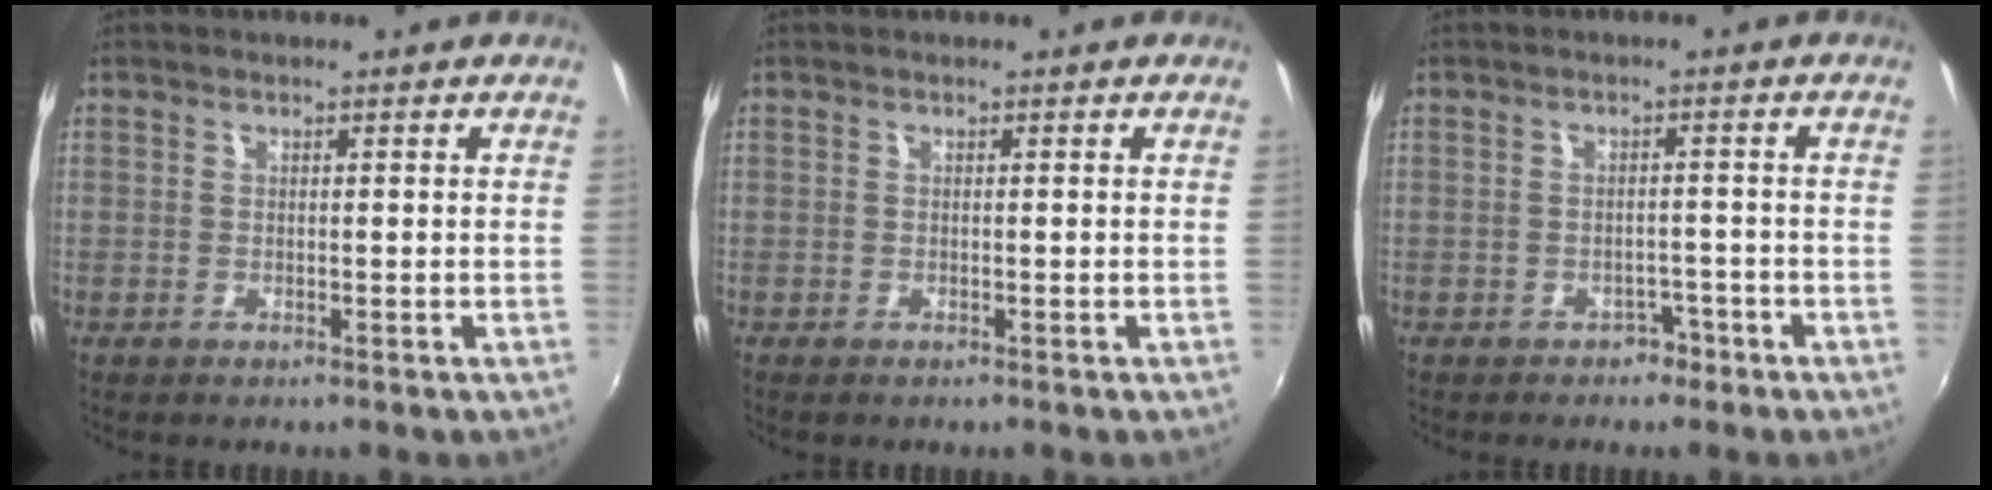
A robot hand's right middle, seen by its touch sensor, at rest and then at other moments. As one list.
[{"total": 0.0}, {"total": 2.9, "force": [-2.2, 1.9, 0.5], "torque": [-0.012, 0.005, -0.028]}]